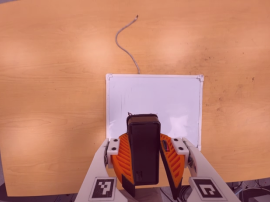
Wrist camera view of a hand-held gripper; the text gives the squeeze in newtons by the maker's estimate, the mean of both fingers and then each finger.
{"total": 8.6, "left": 9.2, "right": 8.1}